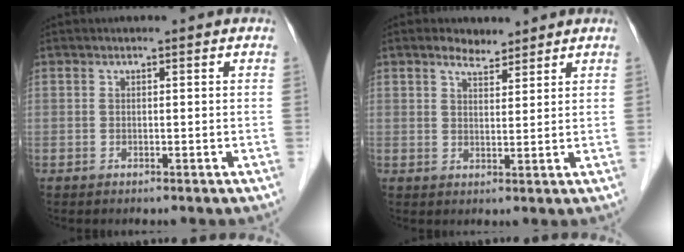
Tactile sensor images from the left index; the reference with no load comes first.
{"total": 3.0, "force": [2.5, 1.2, 1.0], "torque": [-0.025, 0.008, 0.045]}